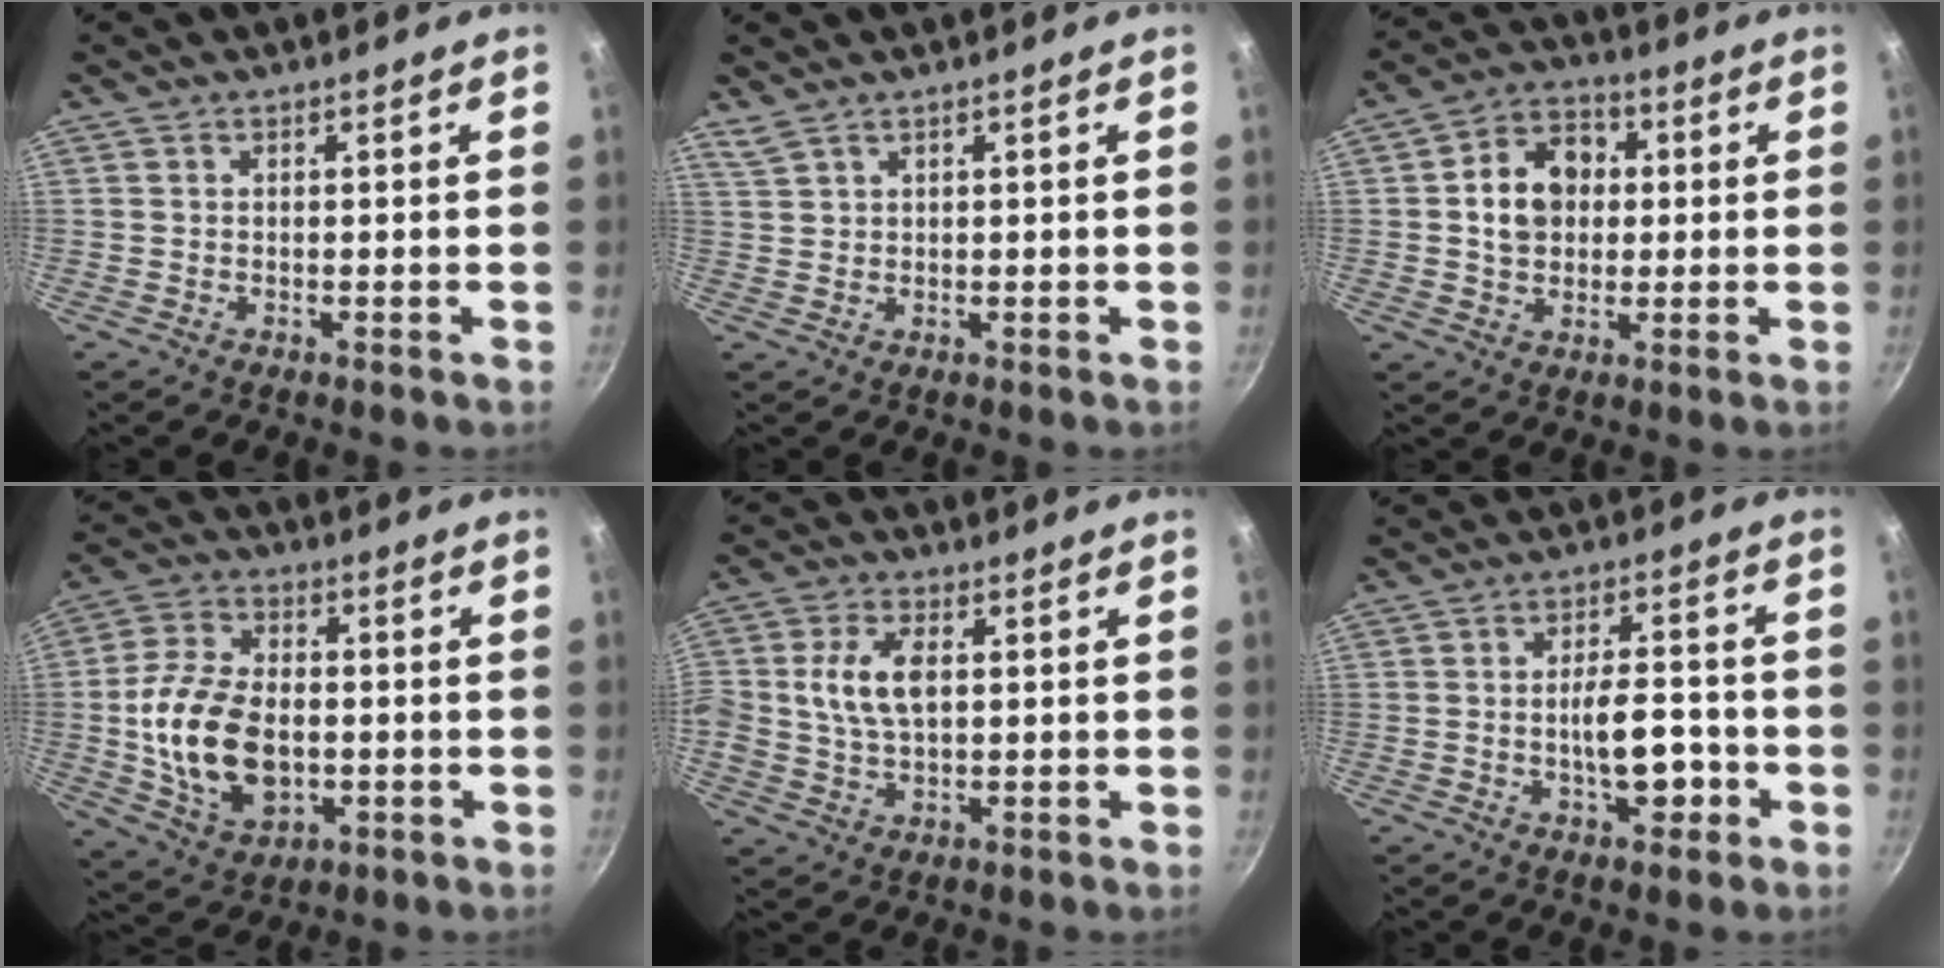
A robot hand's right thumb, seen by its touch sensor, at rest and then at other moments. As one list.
[{"total": 2.2, "force": [1.9, 0.6, 1.0], "torque": [-0.023, -0.002, 0.047]}, {"total": 10.8, "force": [1.2, 8.6, 6.4], "torque": [-0.076, 0.019, 0.009]}, {"total": 16.8, "force": [-1.5, 10.7, 12.8], "torque": [-0.227, 0.012, -0.023]}, {"total": 8.7, "force": [1.2, 5.4, 6.8], "torque": [-0.121, 0.010, 0.019]}, {"total": 8.5, "force": [-2.5, 3.9, 7.1], "torque": [-0.086, 0.024, -0.040]}]